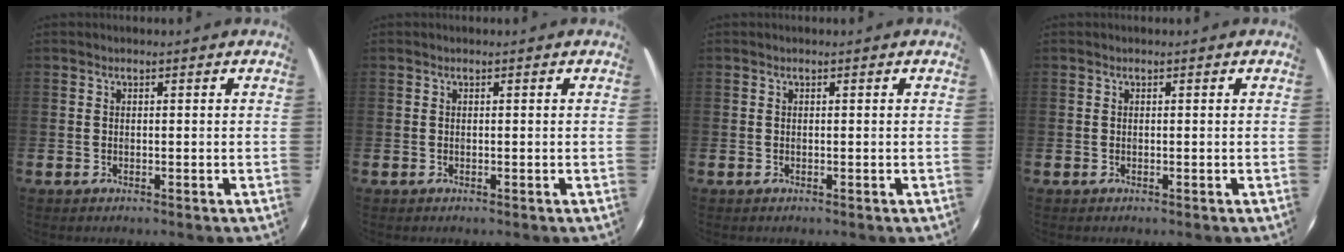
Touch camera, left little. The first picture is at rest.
{"total": 0.0}
{"total": 0.0}
{"total": 0.0}